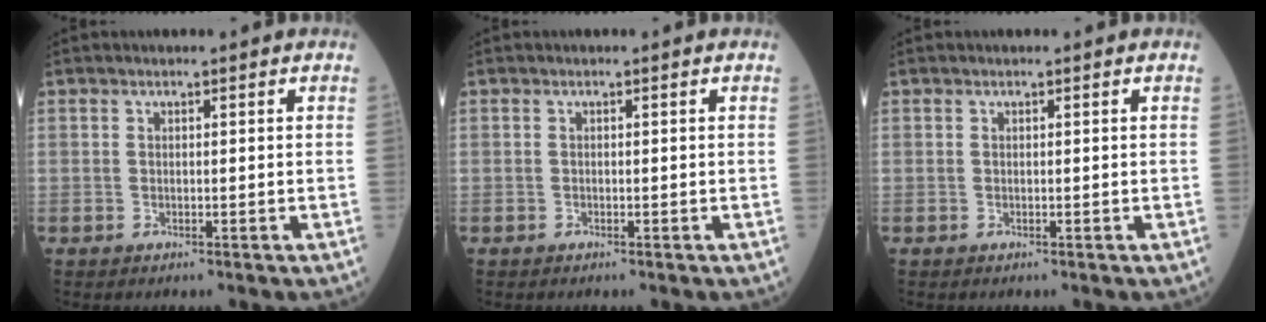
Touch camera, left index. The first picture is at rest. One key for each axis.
{"total": 0.0}
{"total": 0.0}